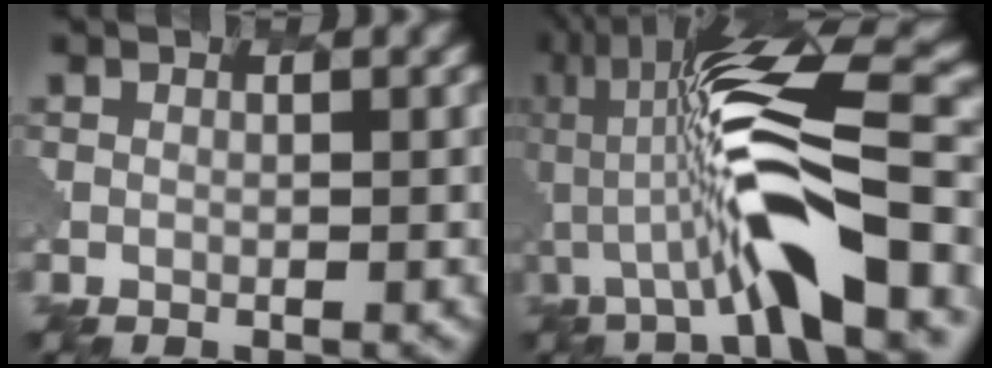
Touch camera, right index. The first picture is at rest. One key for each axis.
{"total": 7.9, "fx": -0.4, "fy": 0.7, "fz": 7.8, "tx": -0.162, "ty": 0.041, "tz": -0.043}